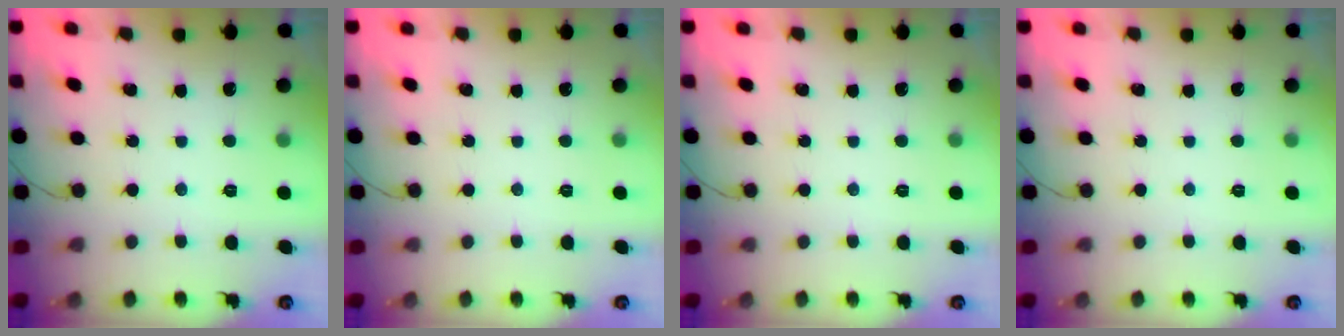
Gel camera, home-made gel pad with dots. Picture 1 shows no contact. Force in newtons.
{"total": 0.0}
{"total": 0.0}
{"total": 0.0}